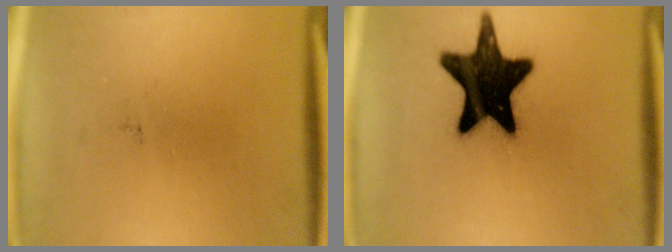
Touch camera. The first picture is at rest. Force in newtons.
{"total": 19.6}